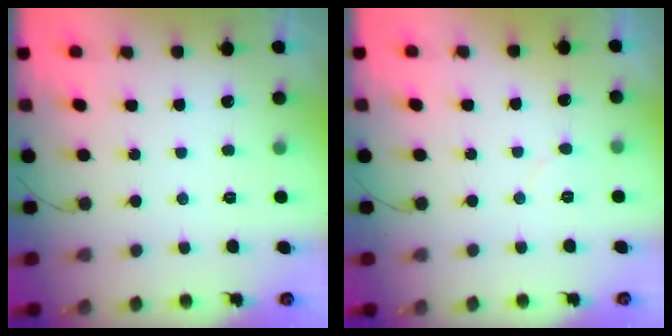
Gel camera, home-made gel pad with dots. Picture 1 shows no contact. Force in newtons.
{"total": 2.9, "press": 2.9, "slide": 0.2}